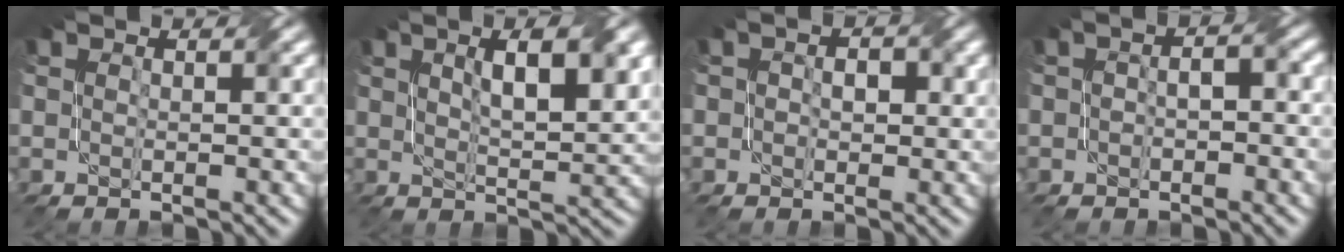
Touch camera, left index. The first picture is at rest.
{"total": 6.0, "force": [2.3, 1.6, 5.3], "torque": [-0.077, 0.007, 0.037]}
{"total": 2.0, "force": [-0.1, 1.5, 1.3], "torque": [-0.018, 0.000, -0.004]}
{"total": 2.4, "force": [-1.2, 1.2, 1.7], "torque": [-0.020, 0.006, -0.018]}